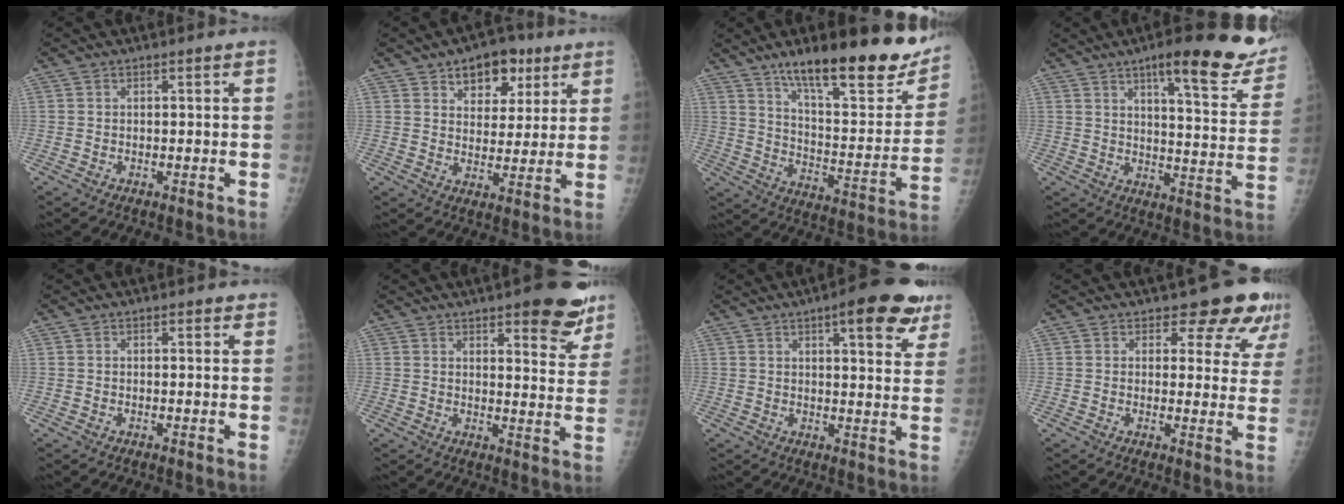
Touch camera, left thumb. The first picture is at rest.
{"total": 9.8, "force": [5.4, 6.3, 5.2], "torque": [-0.030, -0.020, 0.080]}
{"total": 25.0, "force": [17.0, 7.1, 17.0], "torque": [-0.203, -0.077, 0.260]}
{"total": 19.1, "force": [12.7, 4.3, 13.6], "torque": [-0.144, -0.058, 0.163]}
{"total": 0.7, "force": [0.5, 0.4, 0.3], "torque": [-0.003, -0.002, 0.003]}
{"total": 11.6, "force": [7.6, 3.7, 7.9], "torque": [-0.059, -0.041, 0.094]}
{"total": 12.5, "force": [7.2, 3.9, 9.5], "torque": [-0.086, -0.027, 0.085]}
{"total": 9.2, "force": [7.5, 3.9, 3.5], "torque": [-0.002, -0.043, 0.068]}